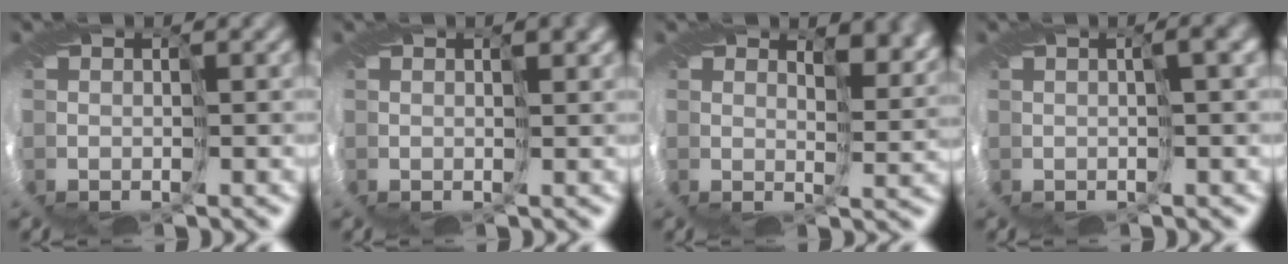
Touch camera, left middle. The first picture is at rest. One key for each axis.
{"total": 2.0, "fx": 1.3, "fy": 0.7, "fz": 1.4, "tx": -0.016, "ty": 0.005, "tz": 0.022}
{"total": 3.3, "fx": 2.8, "fy": 1.2, "fz": 1.3, "tx": -0.023, "ty": -0.003, "tz": 0.048}
{"total": 2.5, "fx": 1.2, "fy": -0.5, "fz": 2.2, "tx": -0.035, "ty": 0.013, "tz": 0.013}